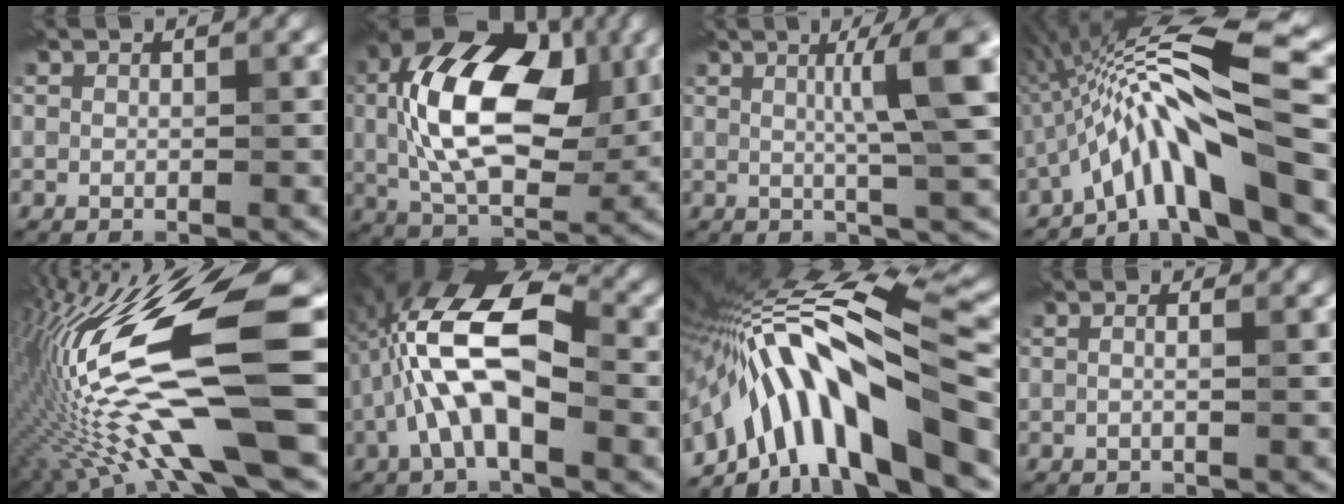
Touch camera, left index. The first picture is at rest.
{"total": 14.5, "force": [1.9, 8.6, 11.5], "torque": [-0.202, 0.011, 0.030]}
{"total": 7.2, "force": [1.5, 1.1, 7.0], "torque": [-0.088, 0.012, 0.022]}
{"total": 11.0, "force": [-3.5, 1.7, 10.3], "torque": [-0.170, 0.023, -0.064]}
{"total": 15.8, "force": [-2.4, 3.1, 15.3], "torque": [-0.310, 0.023, -0.032]}
{"total": 9.4, "force": [-1.2, 3.9, 8.5], "torque": [-0.170, 0.023, -0.028]}
{"total": 13.6, "force": [-4.7, 3.4, 12.3], "torque": [-0.198, 0.025, -0.070]}
{"total": 1.9, "force": [0.6, 1.1, 1.5], "torque": [0.005, 0.002, -0.024]}